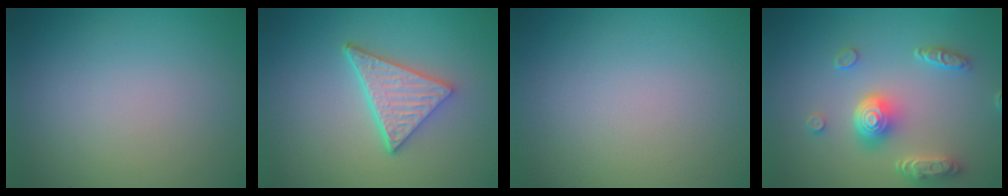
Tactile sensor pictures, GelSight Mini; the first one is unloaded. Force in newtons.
{"total": 4.9, "press": 3.7, "slide": 3.2}
{"total": 0.0}
{"total": 5.3, "press": 4.0, "slide": 3.4}